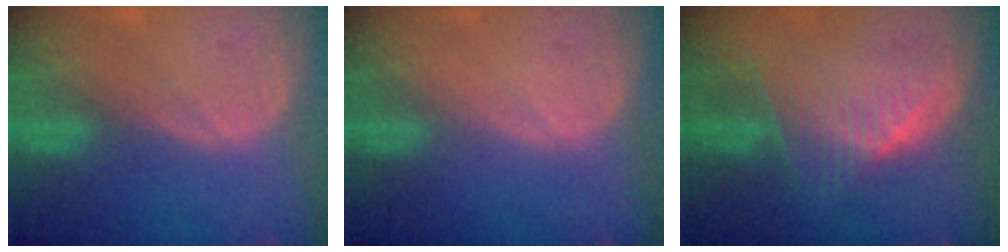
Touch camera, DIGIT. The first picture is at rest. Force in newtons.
{"total": 0.0}
{"total": 6.7, "press": 6.2, "slide": 2.5}